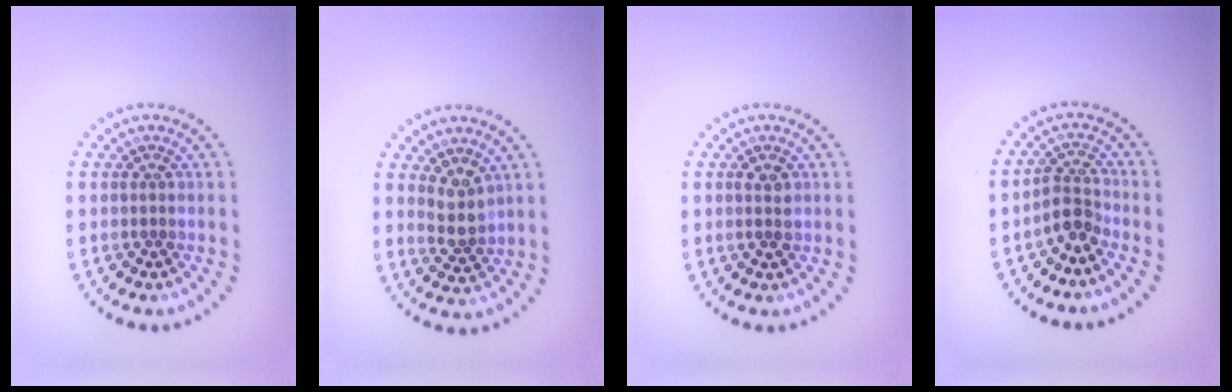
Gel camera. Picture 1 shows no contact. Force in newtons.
{"total": 2.4, "press": 2.1, "slide": 1.2}
{"total": 1.5, "press": 1.5, "slide": 0.2}
{"total": 2.4, "press": 1.8, "slide": 1.6}